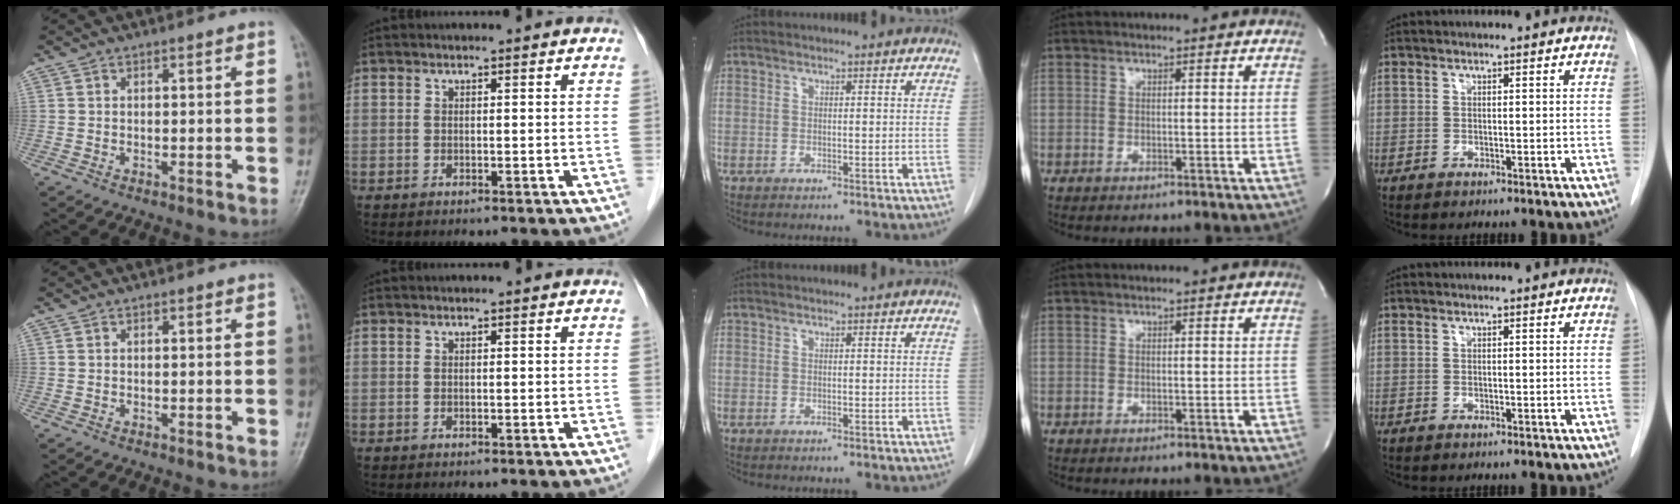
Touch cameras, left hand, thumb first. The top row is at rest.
{}